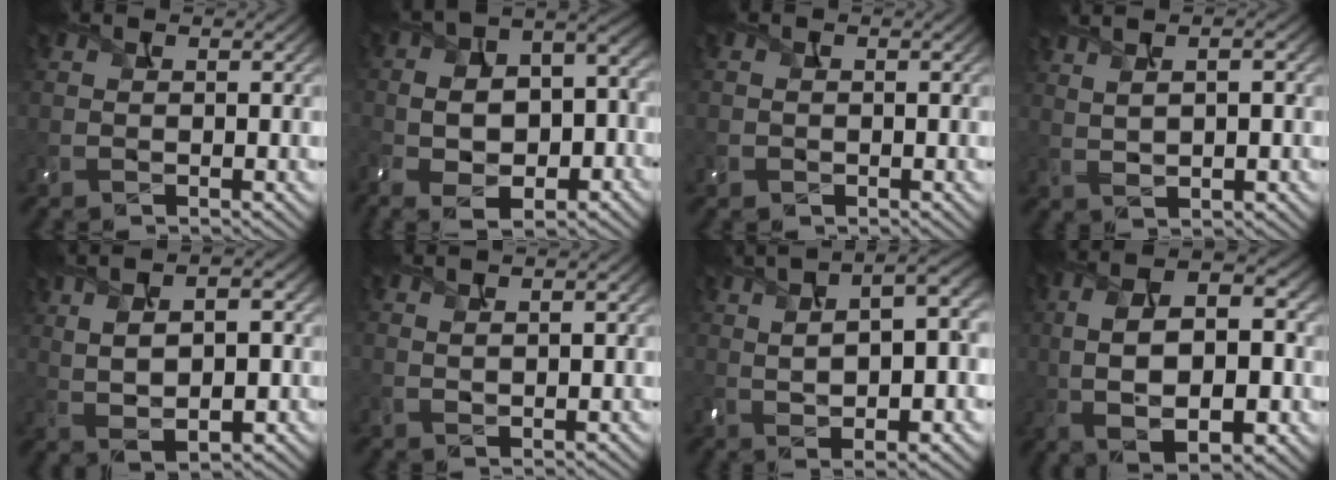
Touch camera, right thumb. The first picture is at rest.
{"total": 13.8, "force": [-4.3, 8.0, 10.4], "torque": [-0.177, -0.025, -0.046]}
{"total": 1.1, "force": [-0.5, 0.9, 0.1], "torque": [0.001, -0.008, -0.010]}
{"total": 5.8, "force": [2.7, 2.2, 4.7], "torque": [-0.076, 0.025, 0.038]}
{"total": 9.8, "force": [3.0, 4.7, 8.0], "torque": [-0.130, 0.016, 0.052]}
{"total": 2.6, "force": [2.0, 0.4, 1.7], "torque": [-0.026, -0.001, 0.027]}
{"total": 12.4, "force": [2.4, 4.0, 11.5], "torque": [-0.182, 0.022, 0.038]}
{"total": 12.5, "force": [-0.4, 6.4, 10.7], "torque": [-0.191, -0.005, -0.001]}